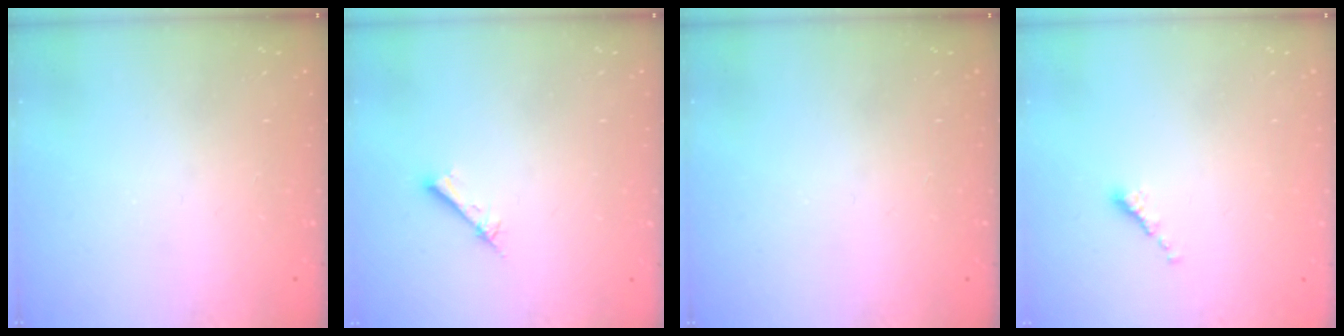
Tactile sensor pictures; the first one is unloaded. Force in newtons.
{"total": 2.7, "press": 2.6, "slide": 0.3}
{"total": 0.0}
{"total": 0.6, "press": 0.5, "slide": 0.3}